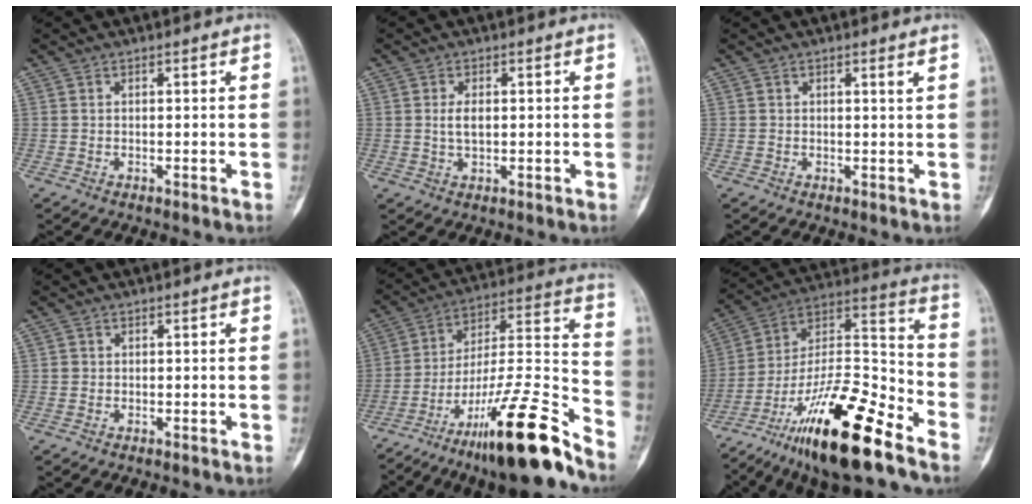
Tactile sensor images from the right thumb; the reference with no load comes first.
{"total": 3.1, "force": [0.3, 1.5, 2.6], "torque": [-0.045, -0.001, 0.006]}
{"total": 0.9, "force": [0.5, 0.0, 0.8], "torque": [-0.009, -0.003, 0.005]}
{"total": 0.7, "force": [-0.1, 0.7, 0.1], "torque": [0.002, 0.004, -0.001]}
{"total": 23.5, "force": [-16.5, 3.1, 16.5], "torque": [-0.253, 0.086, -0.273]}
{"total": 24.4, "force": [-15.9, 5.7, 17.7], "torque": [-0.319, 0.074, -0.274]}